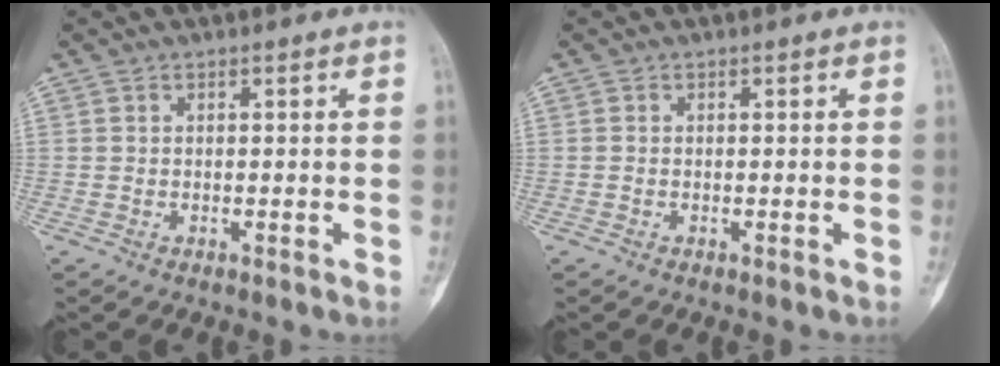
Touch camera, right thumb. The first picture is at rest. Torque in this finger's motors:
{"motor_torque": [-0.04, 0.18, -0.08, -0.16, -0.03]}